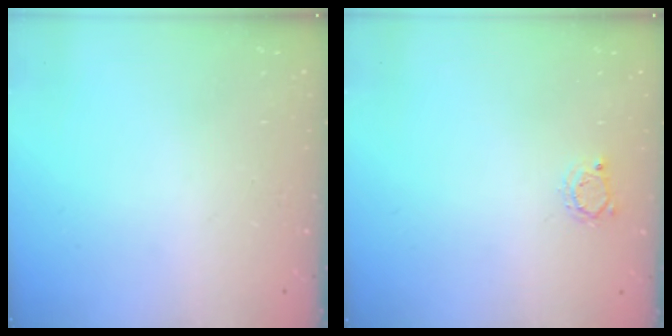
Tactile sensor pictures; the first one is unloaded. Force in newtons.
{"total": 2.6, "press": 2.6, "slide": 0.4}